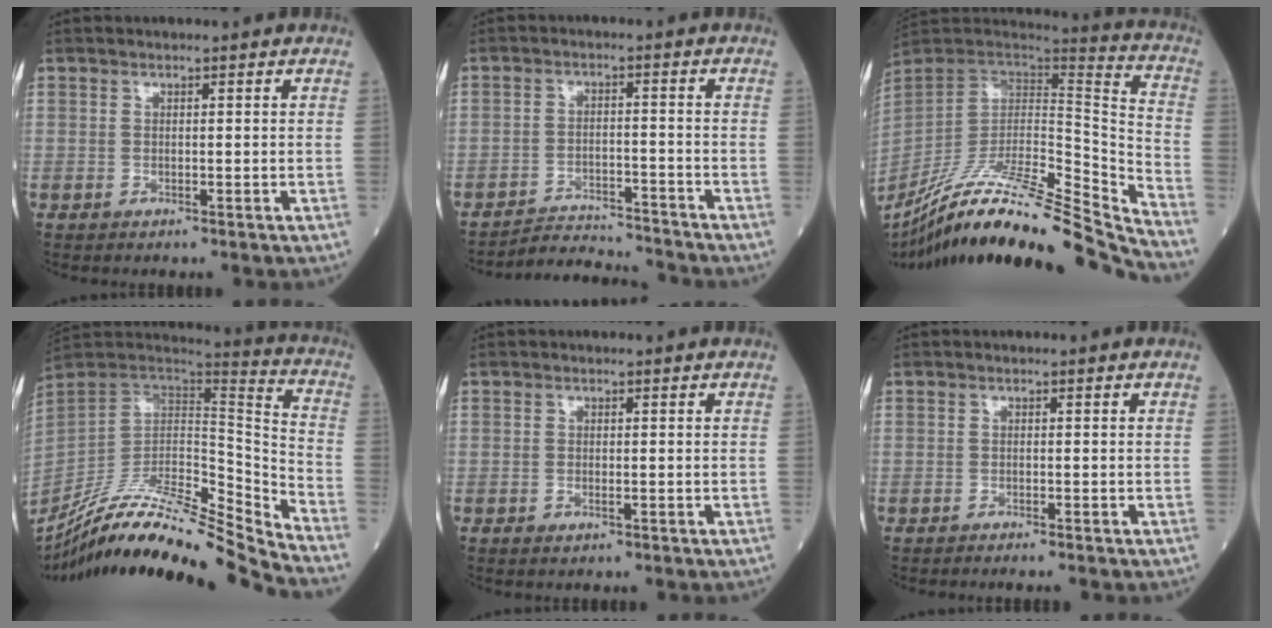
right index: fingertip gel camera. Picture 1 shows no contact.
{"total": 7.5, "force": [-7.5, -0.5, -0.4], "torque": [0.003, 0.005, -0.125]}
{"total": 31.0, "force": [-27.4, -0.3, 14.4], "torque": [-0.198, -0.042, -0.430]}
{"total": 26.3, "force": [-24.3, -1.0, 9.8], "torque": [-0.162, -0.016, -0.394]}
{"total": 0.8, "force": [-0.3, 0.3, 0.6], "torque": [-0.014, -0.001, -0.002]}
{"total": 1.9, "force": [-1.6, -0.2, 0.9], "torque": [-0.011, 0.001, -0.018]}